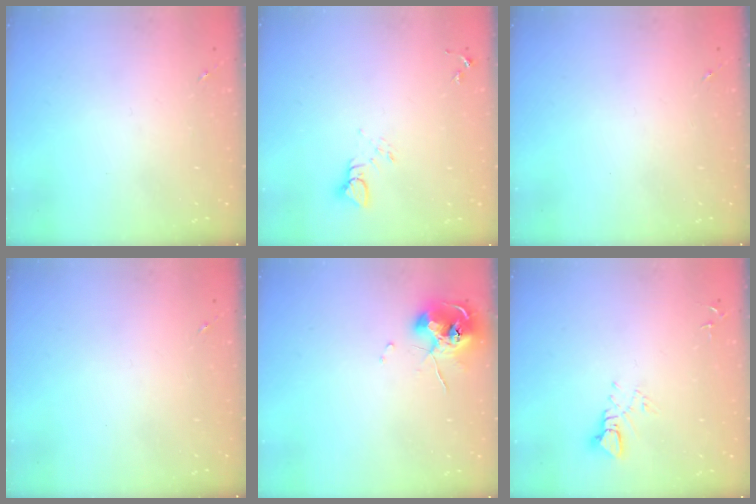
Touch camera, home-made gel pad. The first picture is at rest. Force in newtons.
{"total": 4.0, "press": 4.0, "slide": 0.3}
{"total": 0.0}
{"total": 0.0}
{"total": 10.1, "press": 9.9, "slide": 1.5}
{"total": 5.0, "press": 5.0, "slide": 0.2}